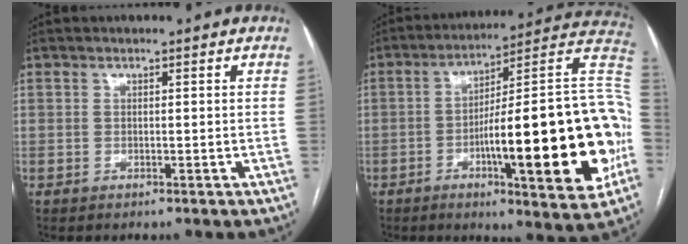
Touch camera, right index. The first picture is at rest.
{"total": 27.1, "force": [-5.8, 2.9, 26.3], "torque": [-0.310, 0.007, -0.086]}